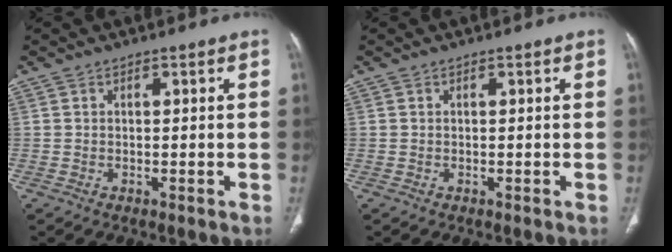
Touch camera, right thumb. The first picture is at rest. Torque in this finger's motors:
{"motor_torque": [0.02, 0.03, -0.31, 0.31, 0.02]}